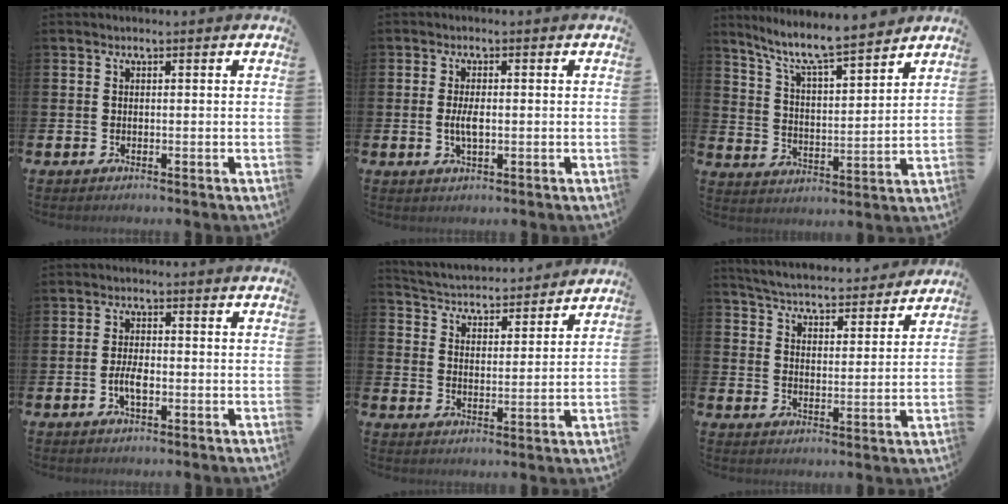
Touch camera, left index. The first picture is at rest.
{"total": 2.9, "force": [-0.1, 1.1, 2.6], "torque": [-0.048, 0.001, -0.003]}
{"total": 8.4, "force": [7.7, 0.6, 3.2], "torque": [-0.095, -0.051, 0.134]}
{"total": 3.1, "force": [-0.8, 1.3, 2.7], "torque": [-0.047, 0.001, -0.016]}
{"total": 4.4, "force": [4.3, 0.8, 0.2], "torque": [-0.030, -0.040, 0.069]}
{"total": 5.5, "force": [5.4, 0.6, 0.5], "torque": [-0.038, -0.043, 0.093]}